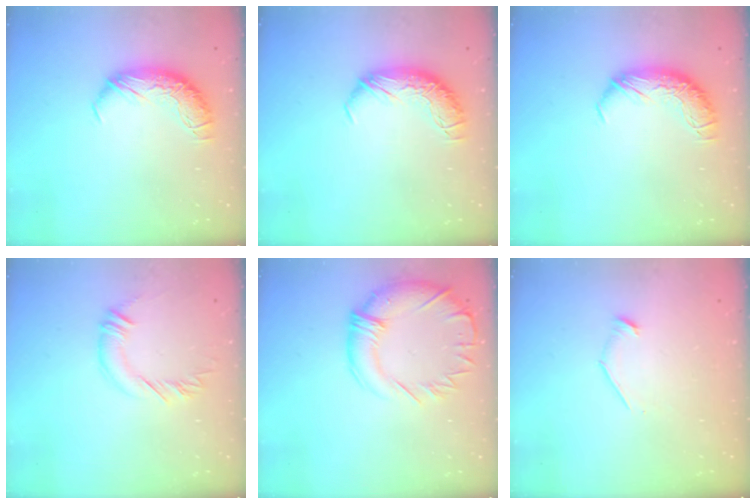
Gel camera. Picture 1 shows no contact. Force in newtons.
{"total": 0.0}
{"total": 0.0}
{"total": 2.8, "press": 2.8, "slide": 0.2}
{"total": 3.8, "press": 2.9, "slide": 2.4}
{"total": 7.4, "press": 7.3, "slide": 0.7}